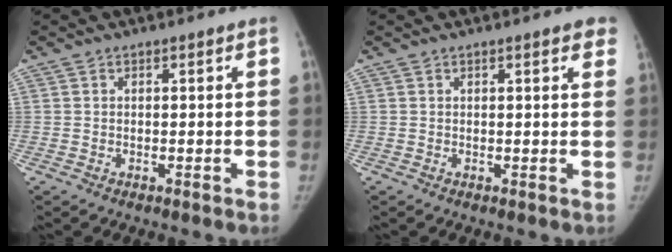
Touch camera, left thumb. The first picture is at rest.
{"total": 2.7, "force": [1.8, 0.9, 1.8], "torque": [0.001, 0.000, 0.014]}